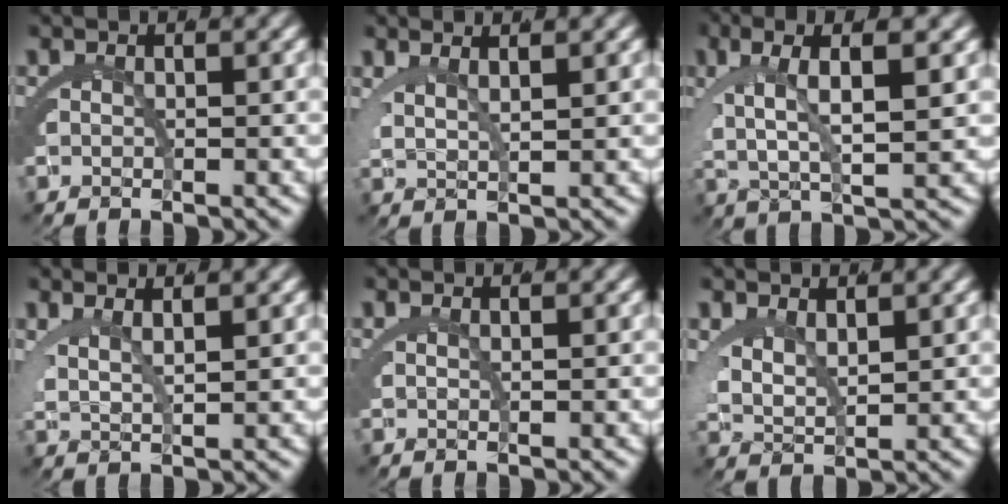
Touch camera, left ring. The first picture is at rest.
{"total": 3.4, "force": [2.3, 1.1, 2.3], "torque": [-0.037, -0.001, 0.044]}
{"total": 5.9, "force": [1.7, 2.0, 5.4], "torque": [-0.094, 0.004, 0.032]}
{"total": 3.8, "force": [2.4, 1.4, 2.6], "torque": [-0.044, -0.002, 0.045]}
{"total": 1.0, "force": [0.6, -0.7, 0.4], "torque": [-0.011, -0.007, 0.019]}
{"total": 3.6, "force": [1.5, 2.2, 2.4], "torque": [-0.073, -0.026, 0.040]}